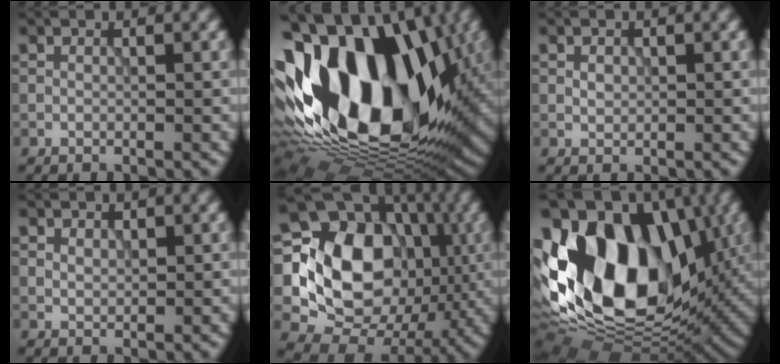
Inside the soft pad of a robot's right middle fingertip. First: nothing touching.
{"total": 19.5, "force": [1.2, 12.5, 15.0], "torque": [-0.280, 0.020, 0.004]}
{"total": 0.9, "force": [0.1, 0.7, 0.5], "torque": [-0.012, -0.002, 0.004]}
{"total": 1.0, "force": [0.5, 0.7, 0.5], "torque": [-0.011, -0.001, 0.010]}
{"total": 13.5, "force": [0.1, 10.8, 8.0], "torque": [-0.138, -0.008, -0.016]}
{"total": 17.9, "force": [2.0, 11.8, 13.3], "torque": [-0.239, 0.023, 0.021]}